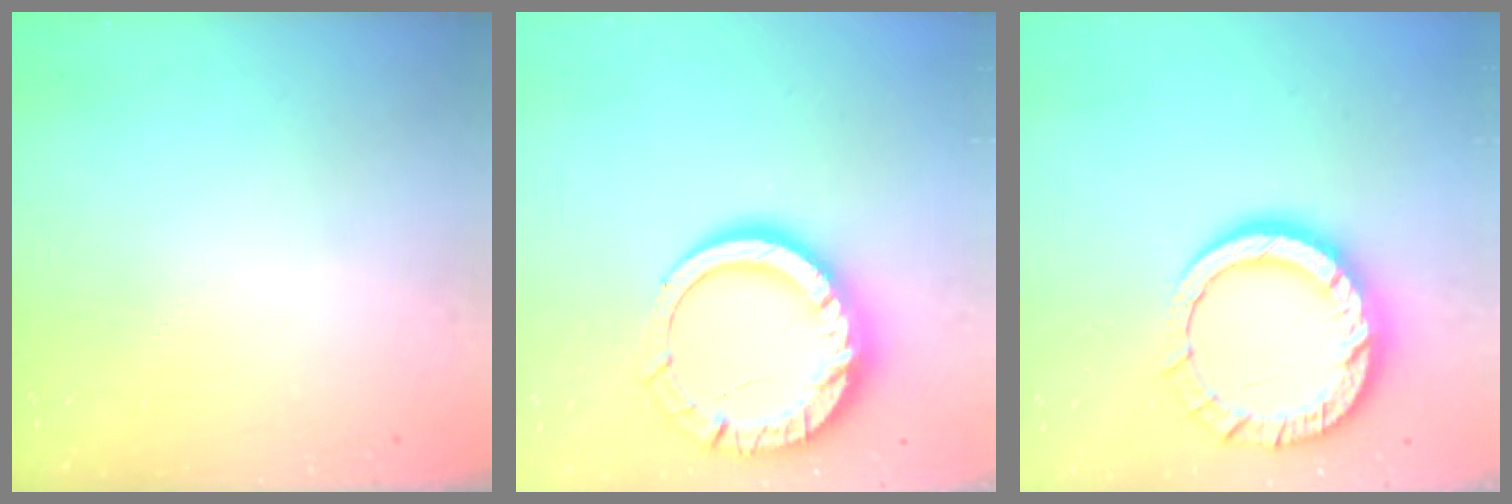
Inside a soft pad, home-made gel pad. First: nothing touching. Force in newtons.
{"total": 16.9, "press": 16.8, "slide": 1.5}
{"total": 15.0, "press": 14.9, "slide": 1.3}